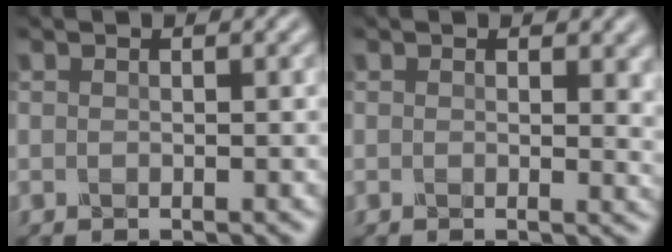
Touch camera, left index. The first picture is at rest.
{"total": 3.2, "force": [0.3, 1.7, 2.7], "torque": [-0.043, -0.004, 0.002]}